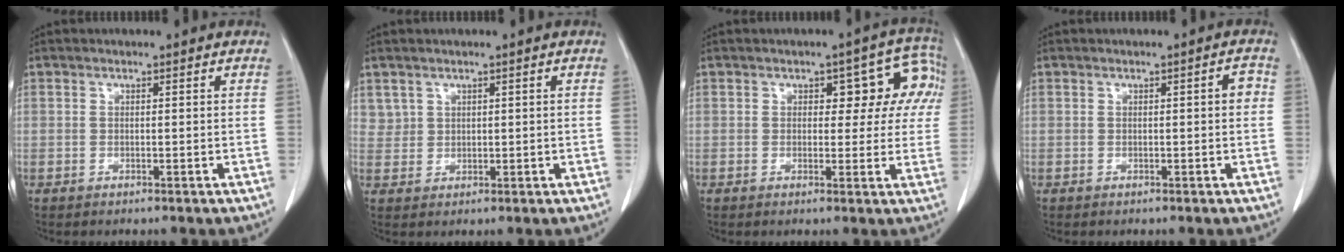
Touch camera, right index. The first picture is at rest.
{"total": 2.5, "force": [1.5, 2.0, 0.1], "torque": [0.007, 0.004, 0.029]}
{"total": 7.1, "force": [1.9, 4.0, 5.5], "torque": [-0.042, 0.031, 0.020]}
{"total": 1.6, "force": [0.0, 0.4, 1.5], "torque": [-0.017, 0.005, -0.001]}